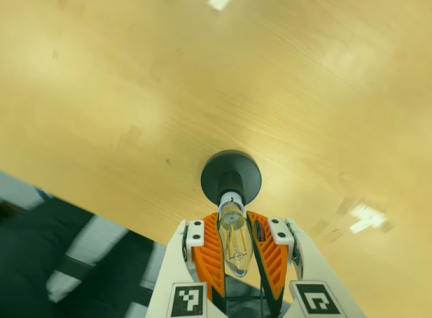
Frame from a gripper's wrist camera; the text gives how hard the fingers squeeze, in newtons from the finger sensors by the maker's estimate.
{"total": 20.0, "left": 18.6, "right": 21.4}